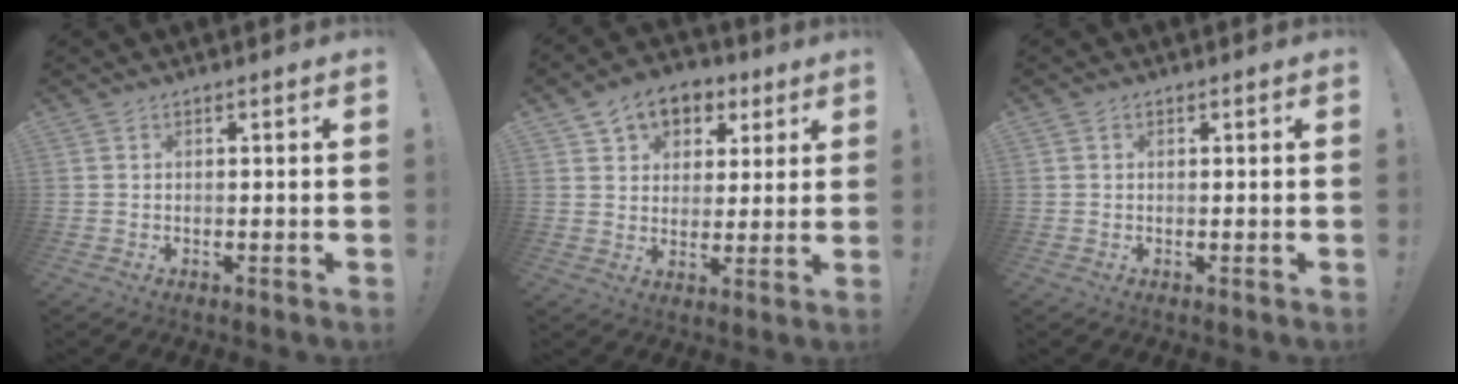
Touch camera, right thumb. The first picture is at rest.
{"total": 9.5, "force": [5.1, 7.2, 3.6], "torque": [-0.054, -0.024, 0.099]}
{"total": 0.6, "force": [0.1, 0.5, 0.2], "torque": [0.000, 0.002, 0.002]}